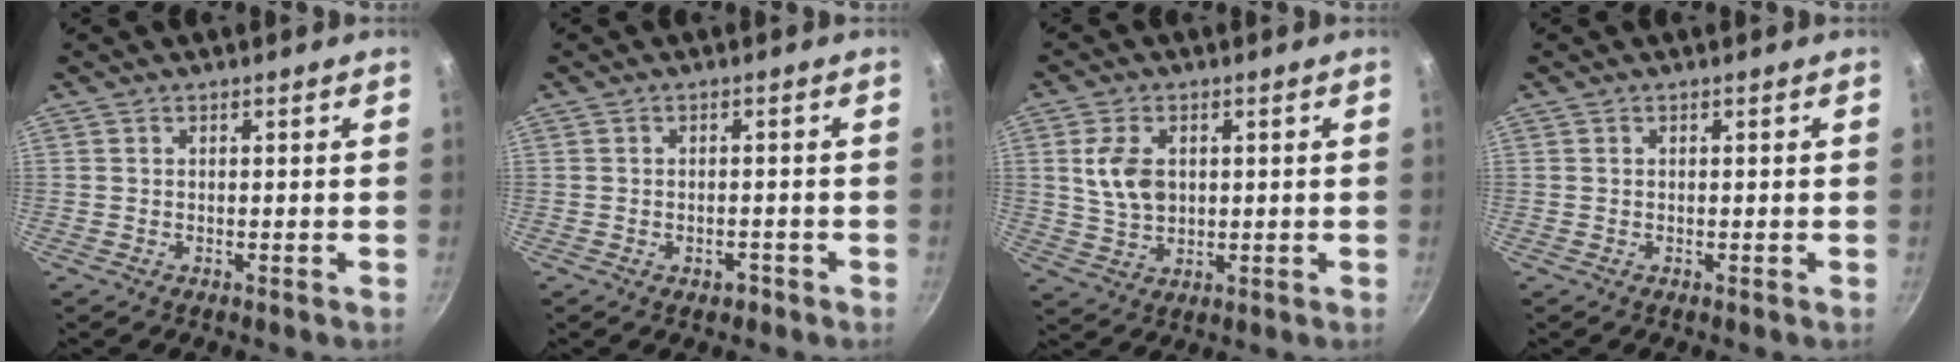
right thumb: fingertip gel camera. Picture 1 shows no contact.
{"total": 1.9, "force": [-1.2, 1.2, 1.0], "torque": [-0.007, 0.011, -0.013]}
{"total": 7.5, "force": [1.5, 5.0, 5.4], "torque": [-0.095, -0.006, 0.030]}
{"total": 0.0}